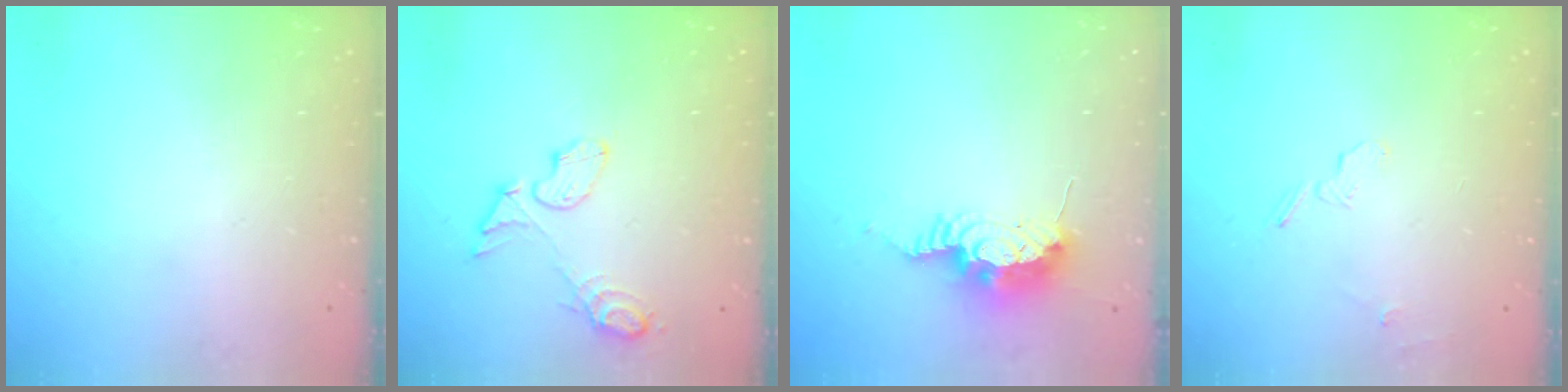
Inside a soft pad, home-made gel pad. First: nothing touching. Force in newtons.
{"total": 7.9, "press": 7.9, "slide": 0.4}
{"total": 9.3, "press": 9.2, "slide": 0.8}
{"total": 5.8, "press": 5.5, "slide": 1.7}